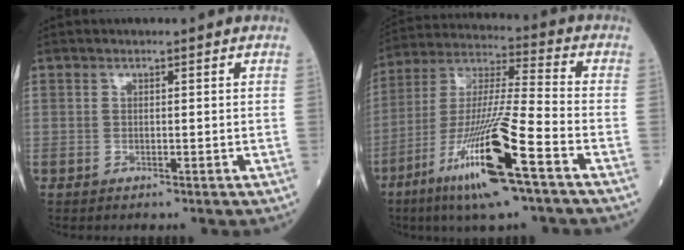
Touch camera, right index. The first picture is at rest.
{"total": 17.5, "force": [-8.6, 0.2, 15.2], "torque": [-0.322, -0.032, -0.163]}